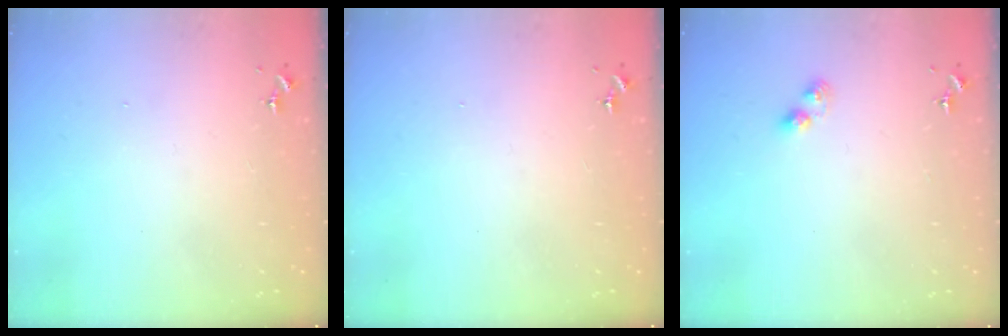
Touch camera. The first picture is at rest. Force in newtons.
{"total": 0.0}
{"total": 3.3, "press": 3.2, "slide": 0.5}